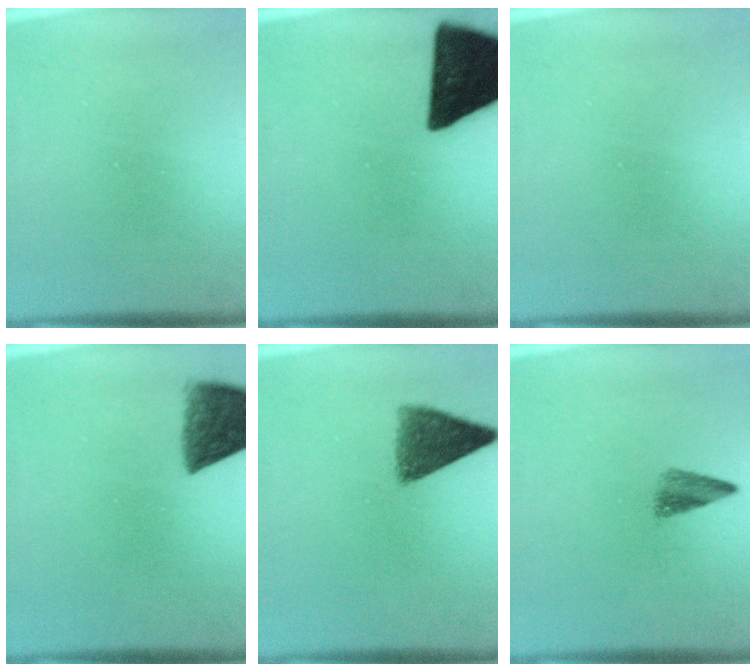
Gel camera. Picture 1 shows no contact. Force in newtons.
{"total": 18.7}
{"total": 0.0}
{"total": 9.1}
{"total": 6.8}
{"total": 2.7}